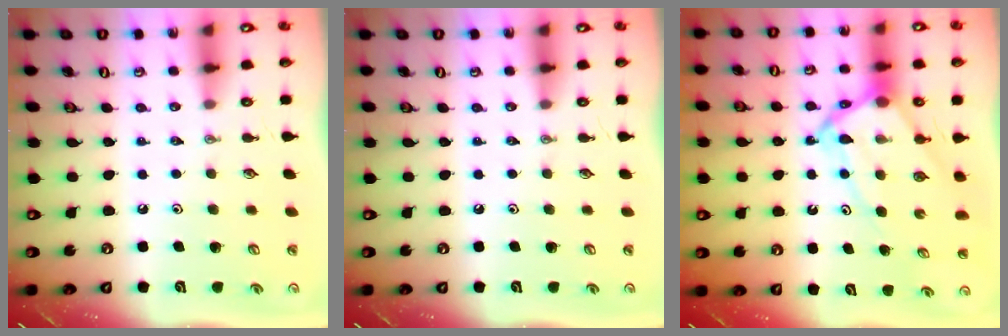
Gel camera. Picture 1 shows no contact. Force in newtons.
{"total": 0.0}
{"total": 10.6, "press": 10.5, "slide": 0.9}